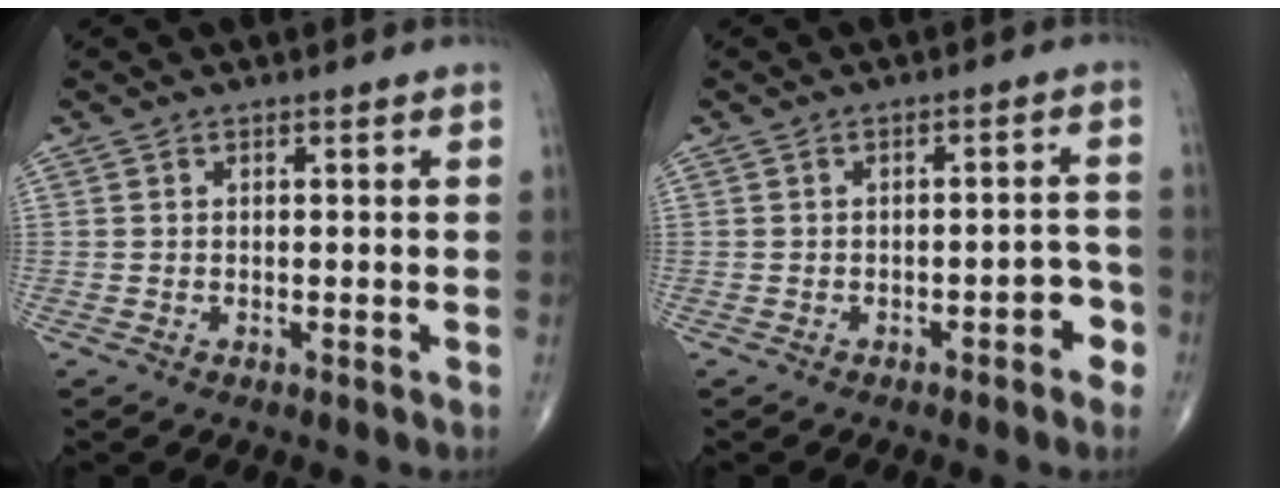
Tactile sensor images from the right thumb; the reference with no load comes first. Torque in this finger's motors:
{"motor_torque": [0.77, 0.74, 0.18, -0.55, 0.13]}